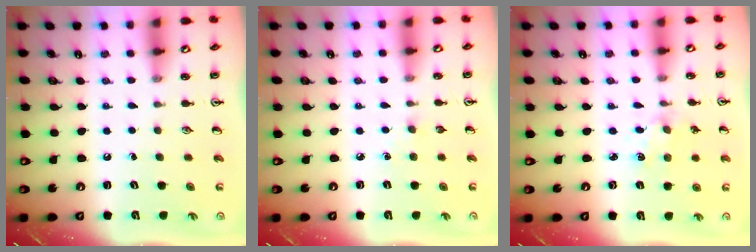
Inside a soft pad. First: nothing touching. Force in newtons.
{"total": 2.9, "press": 2.9, "slide": 0.4}
{"total": 2.0, "press": 1.9, "slide": 0.3}